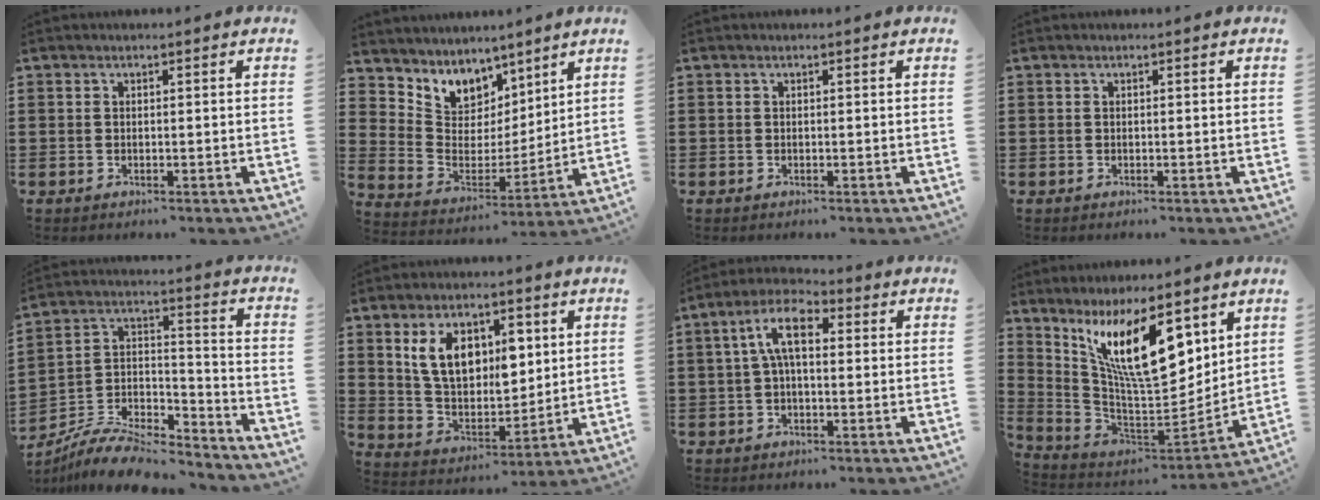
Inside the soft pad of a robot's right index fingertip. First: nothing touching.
{"total": 6.5, "force": [4.9, 4.2, -0.8], "torque": [-0.038, -0.054, 0.092]}
{"total": 0.0}
{"total": 0.0}
{"total": 8.5, "force": [-7.9, 2.0, 2.4], "torque": [-0.041, 0.018, -0.154]}
{"total": 10.5, "force": [4.4, 6.1, 7.3], "torque": [-0.149, 0.013, 0.081]}
{"total": 7.0, "force": [0.9, 3.1, 6.2], "torque": [-0.132, 0.008, 0.011]}
{"total": 15.8, "force": [7.9, 5.5, 12.5], "torque": [-0.243, -0.031, 0.137]}